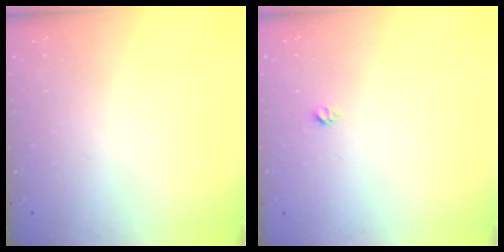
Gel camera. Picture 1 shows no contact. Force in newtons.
{"total": 3.0, "press": 2.9, "slide": 0.4}